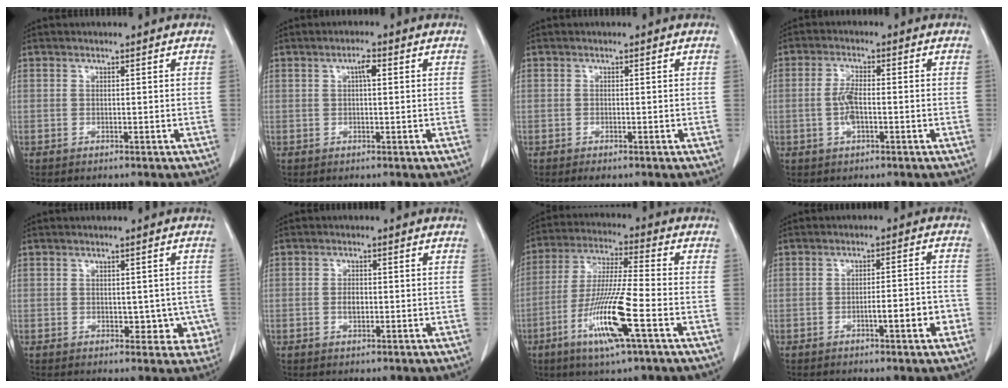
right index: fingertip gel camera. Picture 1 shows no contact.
{"total": 2.0, "force": [0.6, 0.5, 1.9], "torque": [-0.036, 0.004, 0.009]}
{"total": 1.1, "force": [-0.8, 0.3, 0.7], "torque": [-0.011, -0.002, -0.008]}
{"total": 3.9, "force": [-0.8, 1.2, 3.7], "torque": [-0.080, 0.002, -0.015]}
{"total": 4.6, "force": [-0.4, 3.3, 3.2], "torque": [-0.013, 0.010, 0.003]}
{"total": 1.9, "force": [-0.3, 1.0, 1.5], "torque": [-0.028, 0.002, -0.004]}
{"total": 13.5, "force": [-5.3, 0.2, 12.4], "torque": [-0.249, -0.021, -0.100]}
{"total": 5.6, "force": [-2.3, 0.7, 5.1], "torque": [-0.070, 0.011, -0.030]}